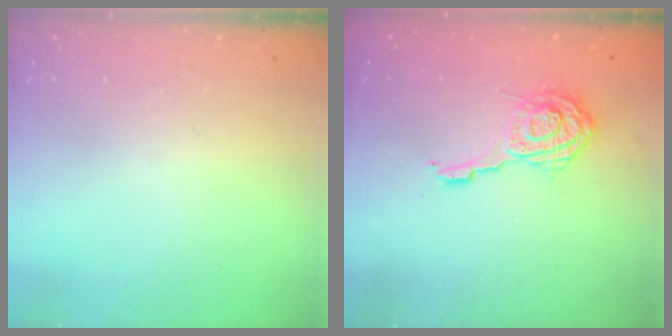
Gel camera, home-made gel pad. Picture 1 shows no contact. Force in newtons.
{"total": 11.2, "press": 11.2, "slide": 1.3}